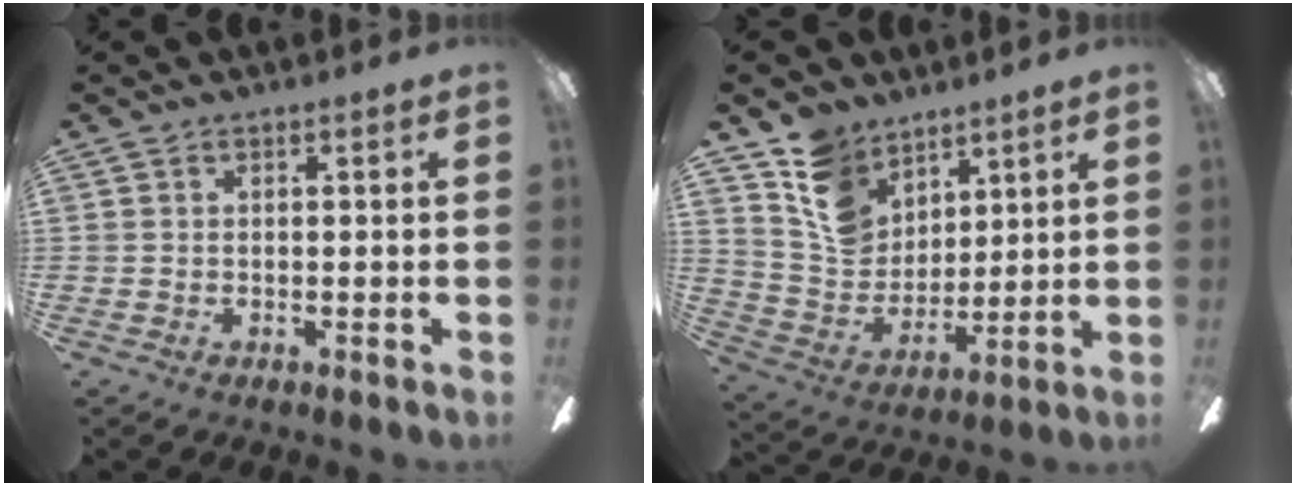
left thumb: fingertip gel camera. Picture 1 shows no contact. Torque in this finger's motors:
{"motor_torque": [1.36, 1.03, 0.54, -1.11, 0.07]}